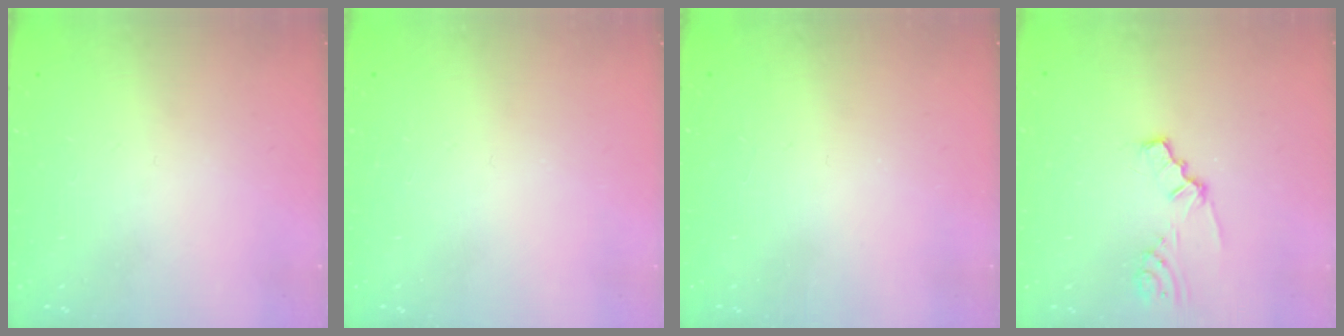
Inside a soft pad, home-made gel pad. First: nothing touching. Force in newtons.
{"total": 0.0}
{"total": 0.0}
{"total": 1.5, "press": 1.5, "slide": 0.1}